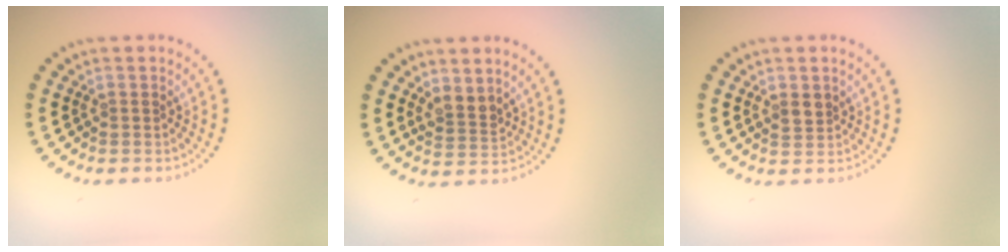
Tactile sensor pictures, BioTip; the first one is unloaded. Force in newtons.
{"total": 2.0, "press": 1.7, "slide": 1.1}
{"total": 1.4, "press": 1.3, "slide": 0.6}